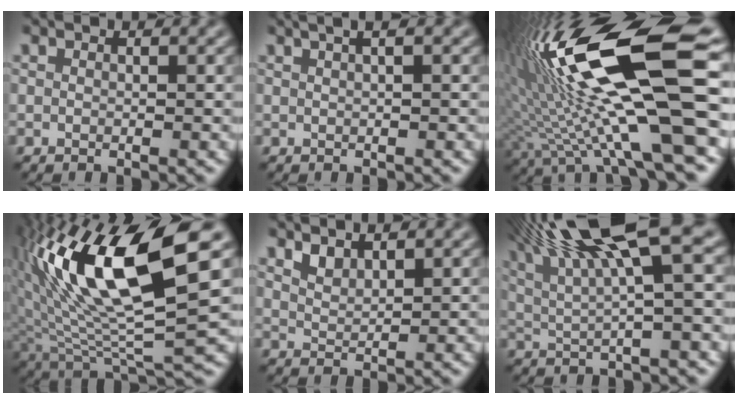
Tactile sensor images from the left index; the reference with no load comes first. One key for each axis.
{"total": 4.6, "fx": 2.4, "fy": 2.1, "fz": 3.2, "tx": -0.018, "ty": 0.027, "tz": 0.007}
{"total": 18.5, "fx": 3.7, "fy": 4.7, "fz": 17.5, "tx": -0.315, "ty": 0.002, "tz": 0.066}
{"total": 14.3, "fx": 4.1, "fy": 4.2, "fz": 13.0, "tx": -0.250, "ty": 0.009, "tz": 0.076}
{"total": 1.6, "fx": 1.4, "fy": 0.5, "fz": 0.7, "tx": -0.018, "ty": -0.003, "tz": 0.030}
{"total": 11.2, "fx": 5.6, "fy": 2.3, "fz": 9.5, "tx": -0.156, "ty": 0.024, "tz": 0.098}